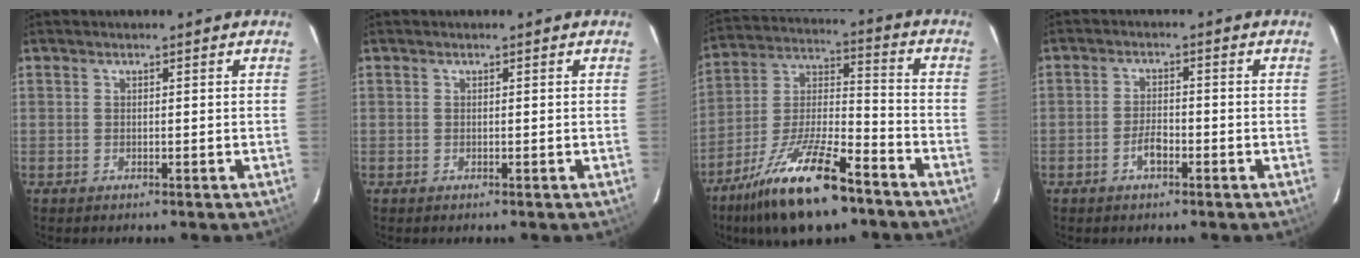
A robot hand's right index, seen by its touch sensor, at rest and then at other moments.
{"total": 0.0}
{"total": 19.0, "force": [-12.6, 5.6, 13.2], "torque": [-0.262, -0.010, -0.225]}
{"total": 3.2, "force": [-1.8, 1.3, 2.3], "torque": [-0.048, 0.003, -0.033]}